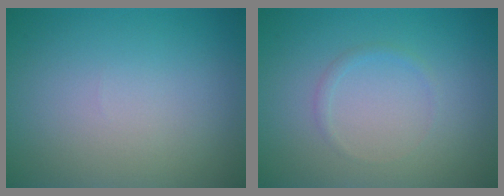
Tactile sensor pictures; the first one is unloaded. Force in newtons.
{"total": 0.7, "press": 0.7, "slide": 0.0}